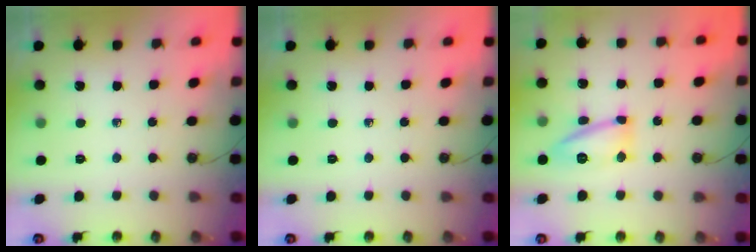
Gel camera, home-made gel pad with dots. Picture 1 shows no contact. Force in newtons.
{"total": 0.0}
{"total": 12.7, "press": 12.6, "slide": 1.0}